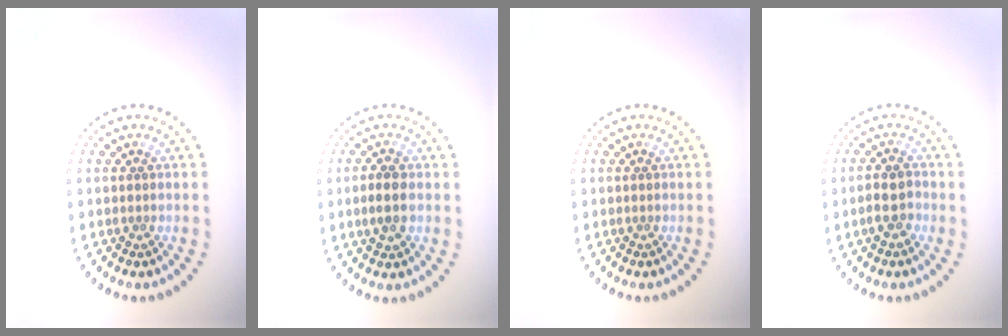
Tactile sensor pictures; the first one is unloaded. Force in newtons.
{"total": 2.3, "press": 2.3, "slide": 0.2}
{"total": 0.0}
{"total": 2.3, "press": 2.2, "slide": 0.7}